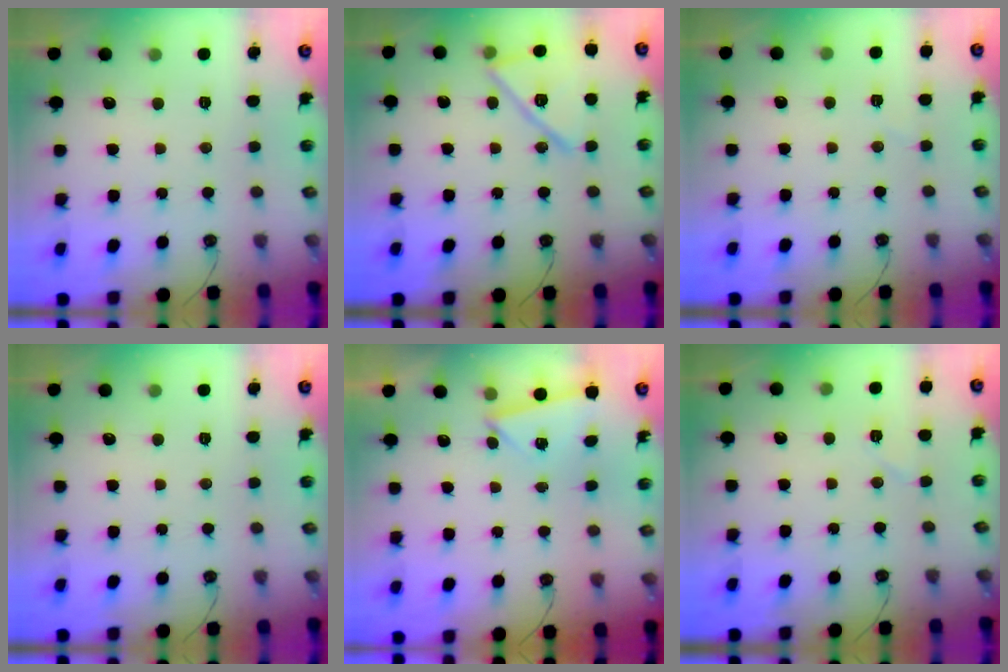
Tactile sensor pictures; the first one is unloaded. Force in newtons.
{"total": 16.6, "press": 16.4, "slide": 2.6}
{"total": 2.9, "press": 2.7, "slide": 1.1}
{"total": 0.0}
{"total": 2.6, "press": 2.2, "slide": 1.4}
{"total": 4.6, "press": 4.5, "slide": 0.9}